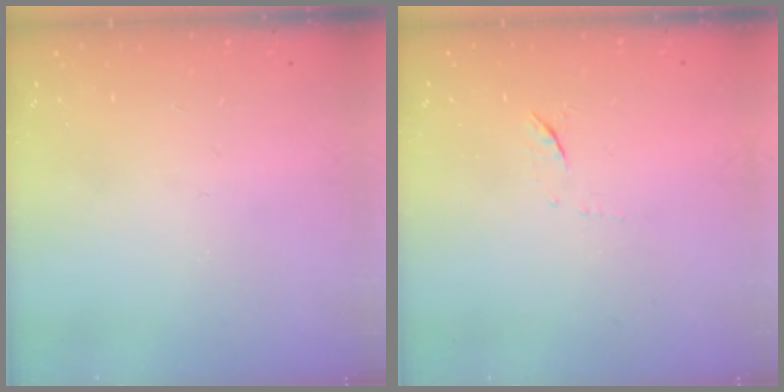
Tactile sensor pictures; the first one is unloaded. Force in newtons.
{"total": 5.0, "press": 4.8, "slide": 1.4}